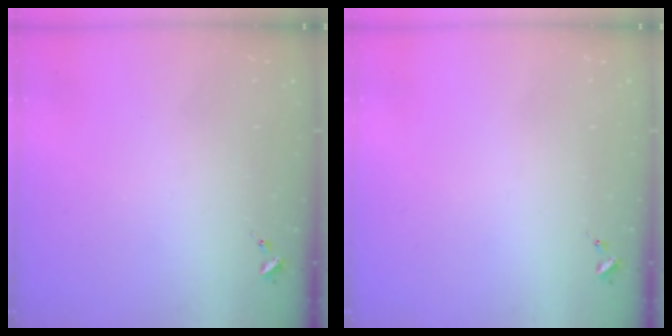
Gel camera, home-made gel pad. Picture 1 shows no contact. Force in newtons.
{"total": 0.0}